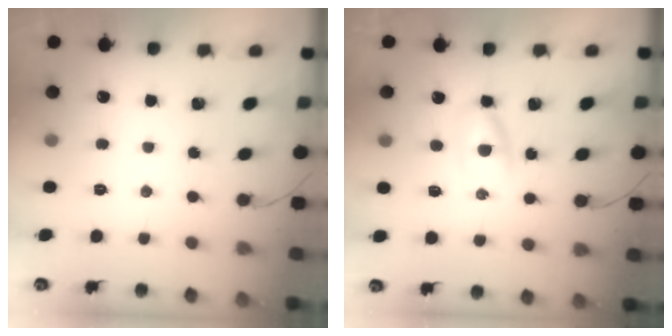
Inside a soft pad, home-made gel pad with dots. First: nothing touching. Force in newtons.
{"total": 3.6, "press": 3.5, "slide": 1.1}